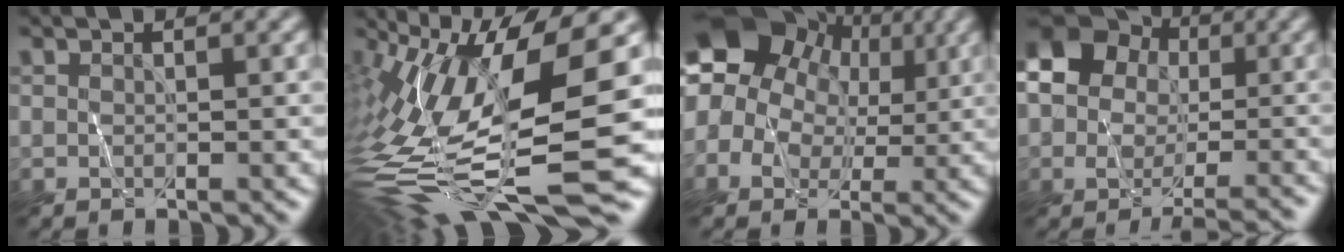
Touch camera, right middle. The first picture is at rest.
{"total": 15.8, "force": [-1.8, 5.1, 14.8], "torque": [-0.305, -0.002, -0.025]}
{"total": 13.4, "force": [5.3, 10.1, 7.1], "torque": [-0.147, 0.050, 0.067]}
{"total": 12.4, "force": [-1.6, 10.8, 6.0], "torque": [-0.080, 0.032, -0.066]}